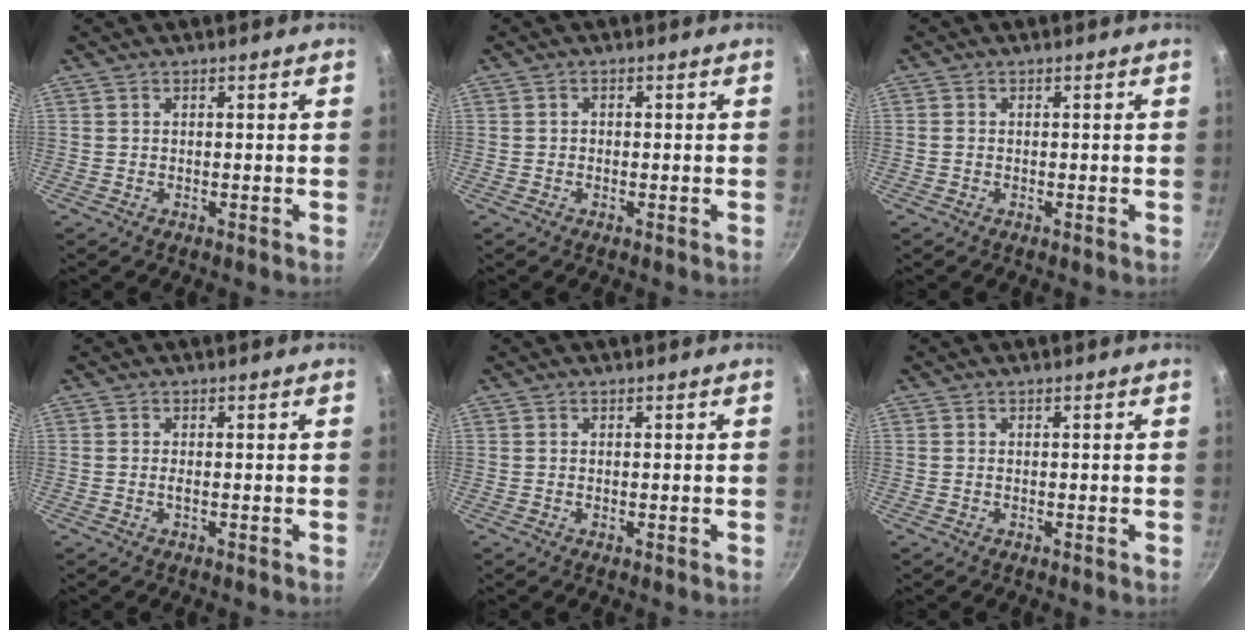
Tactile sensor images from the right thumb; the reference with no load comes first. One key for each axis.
{"total": 0.7, "fx": -0.2, "fy": 0.6, "fz": 0.3, "tx": -0.004, "ty": 0.003, "tz": -0.003}
{"total": 0.7, "fx": -0.2, "fy": 0.6, "fz": 0.4, "tx": -0.007, "ty": 0.003, "tz": -0.005}
{"total": 0.7, "fx": -0.2, "fy": 0.2, "fz": 0.7, "tx": -0.017, "ty": 0.001, "tz": -0.006}
{"total": 0.0}
{"total": 0.0}